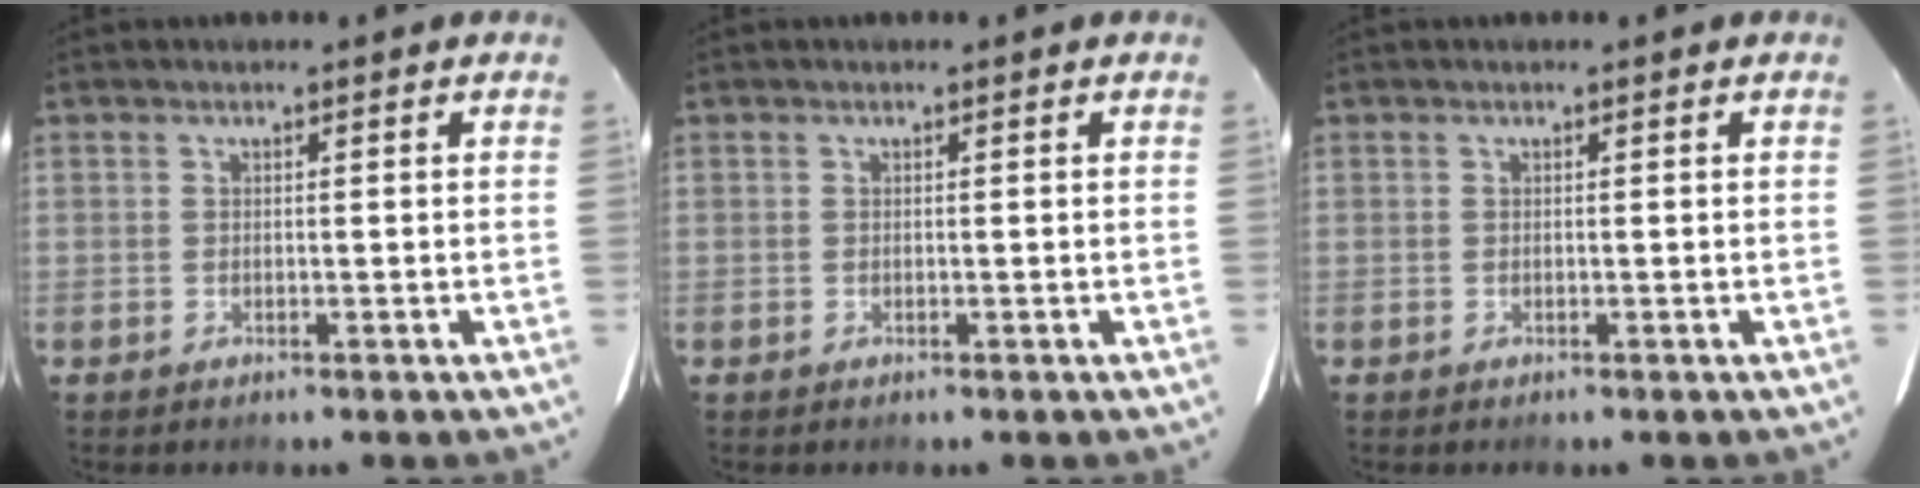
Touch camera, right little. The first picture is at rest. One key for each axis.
{"total": 0.0}
{"total": 0.0}